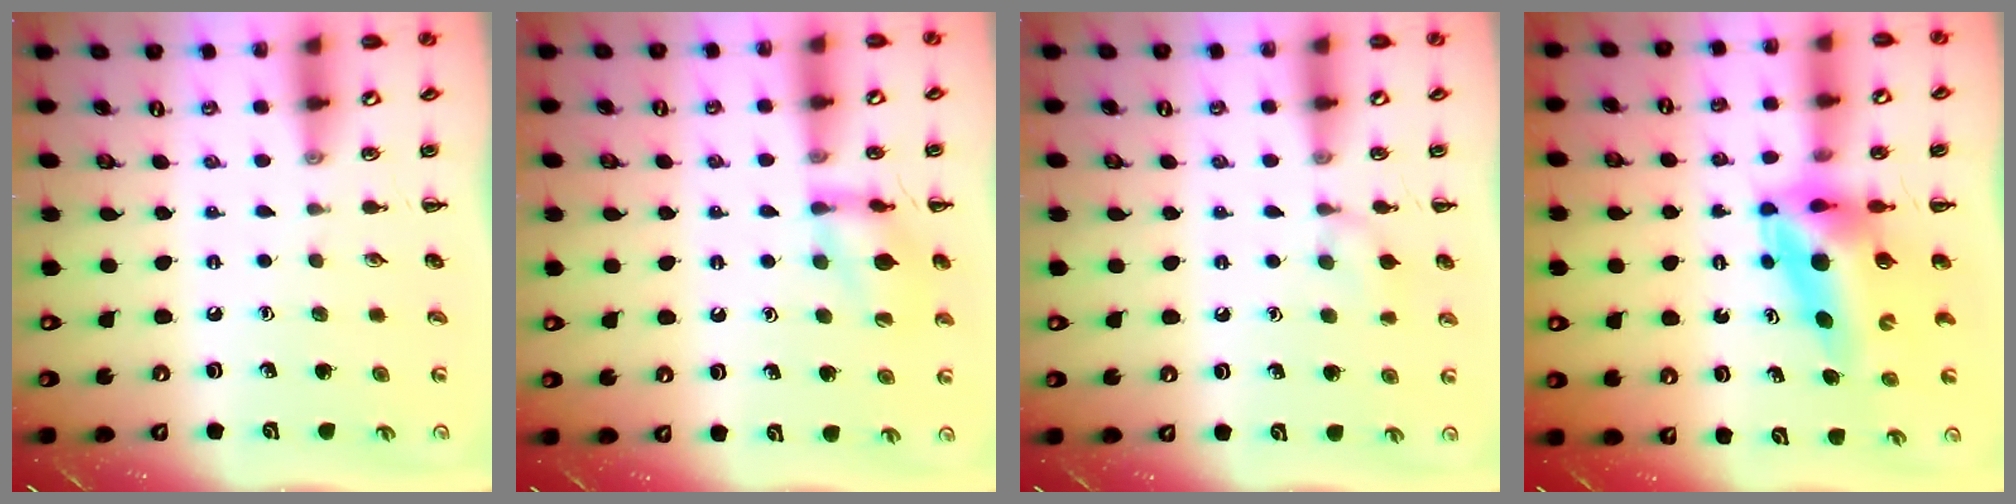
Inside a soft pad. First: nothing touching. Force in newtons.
{"total": 12.7, "press": 12.7, "slide": 1.0}
{"total": 8.2, "press": 7.9, "slide": 2.1}
{"total": 9.6, "press": 9.2, "slide": 3.0}